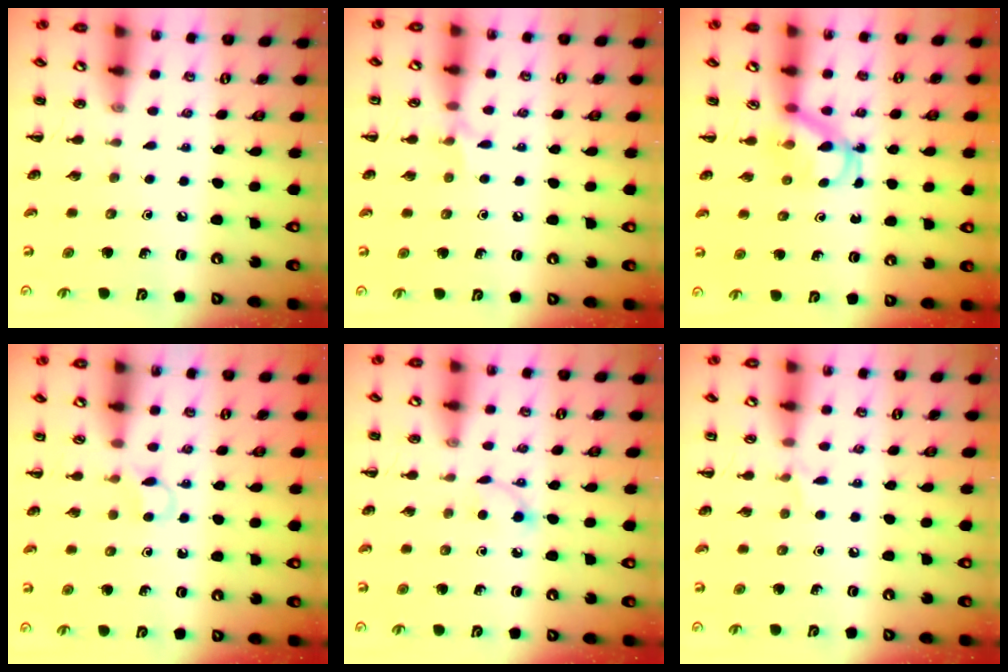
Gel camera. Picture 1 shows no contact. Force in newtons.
{"total": 5.5, "press": 5.2, "slide": 1.8}
{"total": 4.3, "press": 4.2, "slide": 0.7}
{"total": 3.3, "press": 3.2, "slide": 0.9}
{"total": 2.8, "press": 2.7, "slide": 0.9}
{"total": 3.7, "press": 3.6, "slide": 1.1}